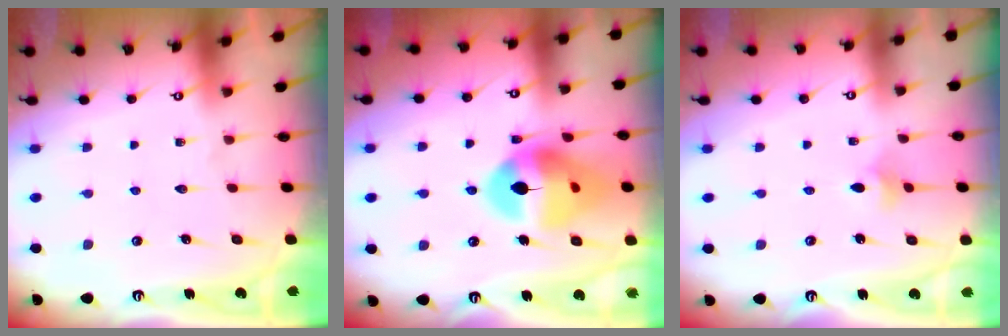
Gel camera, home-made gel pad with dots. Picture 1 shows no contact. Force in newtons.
{"total": 16.8, "press": 16.7, "slide": 1.8}
{"total": 2.9, "press": 2.9, "slide": 0.6}